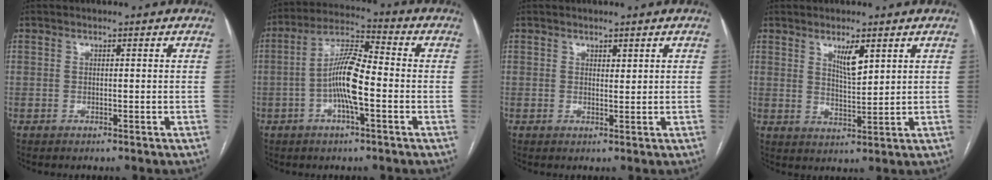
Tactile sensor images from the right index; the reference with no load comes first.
{"total": 6.0, "force": [-1.3, 1.1, 5.7], "torque": [-0.116, 0.008, -0.028]}
{"total": 0.9, "force": [0.7, 0.4, 0.5], "torque": [-0.004, -0.004, 0.010]}
{"total": 4.3, "force": [2.4, 0.9, 3.4], "torque": [-0.063, -0.007, 0.047]}